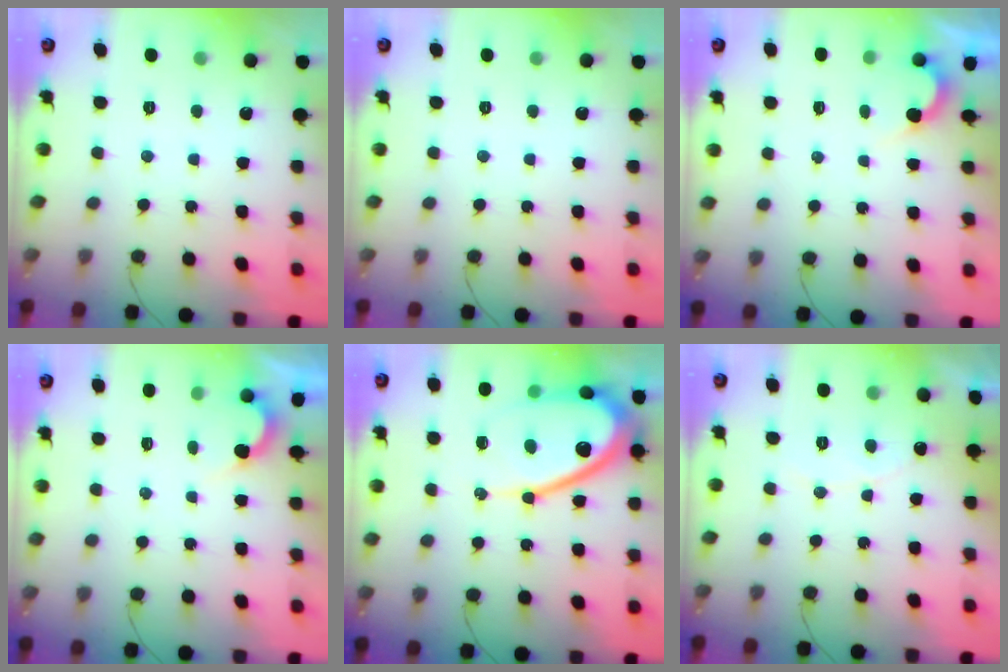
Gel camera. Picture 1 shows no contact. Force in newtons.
{"total": 0.0}
{"total": 2.1, "press": 2.1, "slide": 0.1}
{"total": 2.1, "press": 2.1, "slide": 0.1}
{"total": 17.0, "press": 16.9, "slide": 1.4}
{"total": 4.4, "press": 4.4, "slide": 0.3}